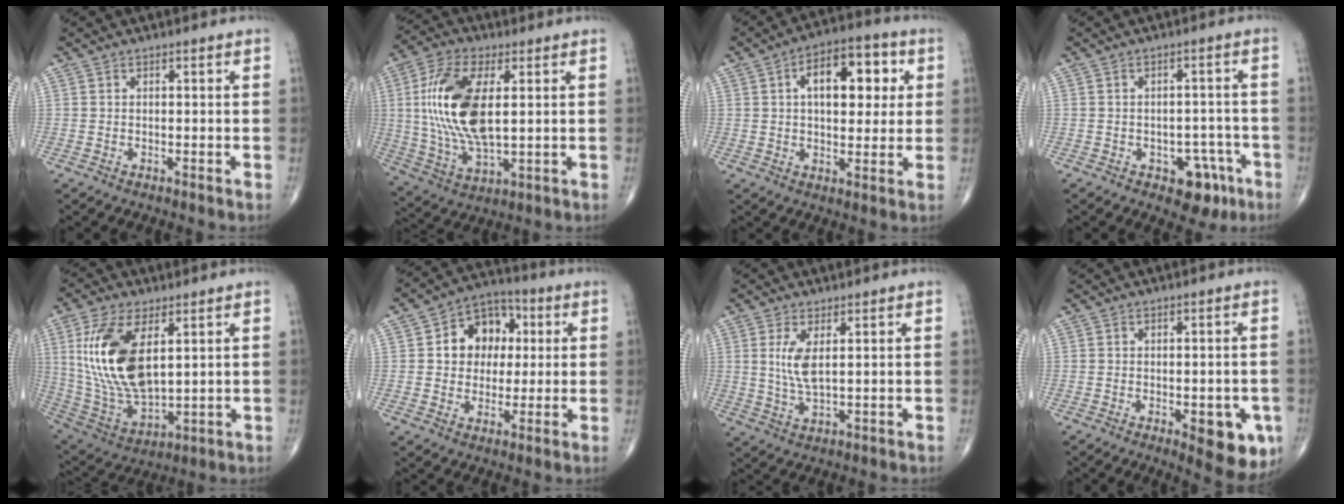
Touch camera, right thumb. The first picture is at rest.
{"total": 17.6, "force": [2.7, 8.1, 15.4], "torque": [-0.313, -0.007, 0.056]}
{"total": 13.7, "force": [3.5, 7.3, 11.1], "torque": [-0.129, 0.013, 0.049]}
{"total": 6.9, "force": [-3.5, 4.3, 4.0], "torque": [-0.017, 0.025, -0.041]}
{"total": 18.5, "force": [4.8, 8.9, 15.4], "torque": [-0.307, -0.025, 0.105]}
{"total": 11.8, "force": [2.1, 9.2, 7.1], "torque": [-0.058, 0.014, 0.026]}
{"total": 5.3, "force": [1.4, 1.7, 4.8], "torque": [-0.106, -0.014, 0.035]}
{"total": 9.7, "force": [-3.3, 4.0, 8.2], "torque": [-0.073, -0.002, -0.032]}